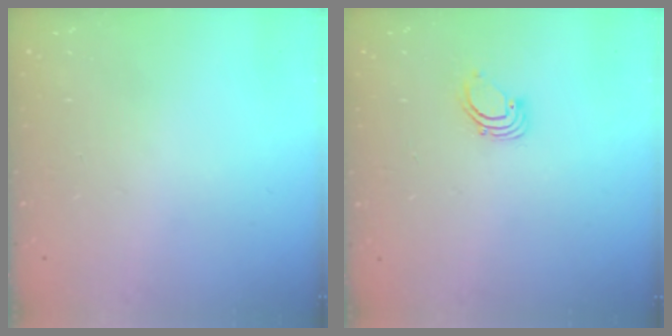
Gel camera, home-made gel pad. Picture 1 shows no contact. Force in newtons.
{"total": 2.2, "press": 2.2, "slide": 0.2}